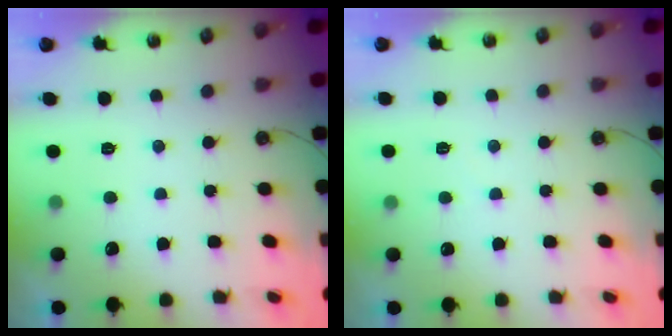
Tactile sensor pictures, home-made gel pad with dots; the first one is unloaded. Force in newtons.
{"total": 3.5, "press": 3.5, "slide": 0.5}